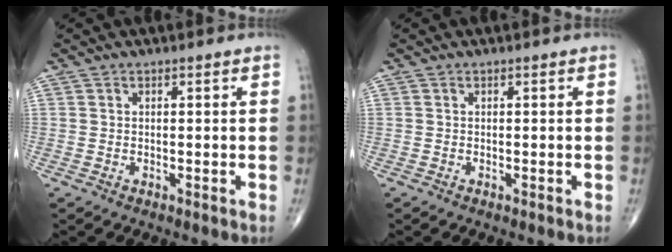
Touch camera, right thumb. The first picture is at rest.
{"total": 0.0}